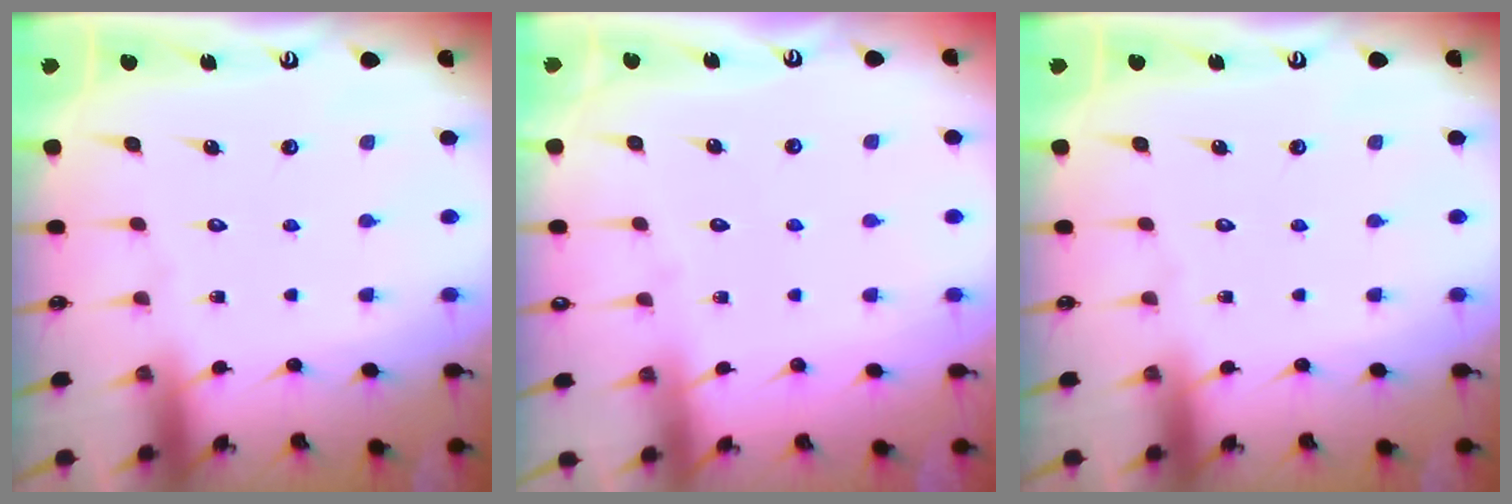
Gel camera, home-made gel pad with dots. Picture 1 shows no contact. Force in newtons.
{"total": 2.6, "press": 2.6, "slide": 0.2}
{"total": 0.0}